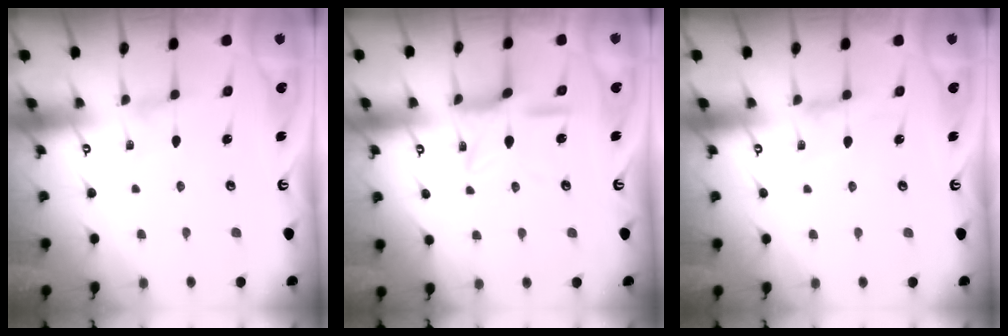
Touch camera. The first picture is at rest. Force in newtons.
{"total": 9.8, "press": 9.8, "slide": 0.7}
{"total": 1.5, "press": 1.4, "slide": 0.3}